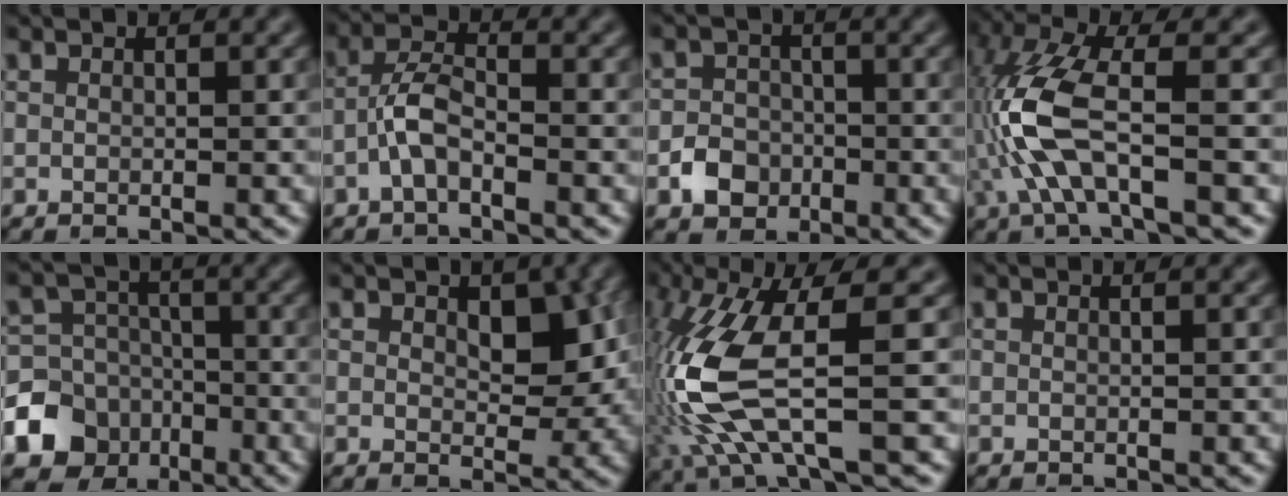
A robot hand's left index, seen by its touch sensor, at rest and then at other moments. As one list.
[{"total": 3.0, "force": [-1.5, 1.1, 2.4], "torque": [-0.049, 0.010, -0.038]}, {"total": 3.0, "force": [-1.4, 2.5, 1.1], "torque": [-0.011, 0.003, -0.026]}, {"total": 7.9, "force": [-1.4, 2.5, 7.4], "torque": [-0.187, 0.008, -0.028]}, {"total": 9.5, "force": [-4.3, 8.1, 2.4], "torque": [-0.037, -0.027, -0.100]}, {"total": 4.6, "force": [0.9, 2.7, 3.6], "torque": [-0.050, -0.007, 0.017]}, {"total": 10.4, "force": [-1.0, 2.8, 10.0], "torque": [-0.234, -0.008, -0.017]}, {"total": 0.5, "force": [0.2, 0.2, 0.4], "torque": [-0.001, 0.000, -0.004]}]